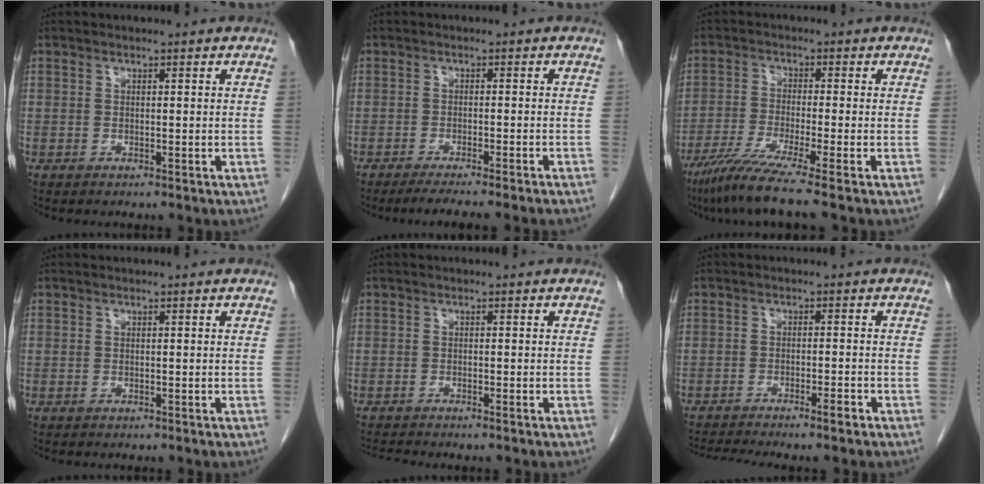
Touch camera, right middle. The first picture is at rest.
{"total": 8.3, "force": [-7.1, -0.8, 4.2], "torque": [-0.033, -0.018, -0.101]}
{"total": 7.9, "force": [-5.9, -1.5, 5.1], "torque": [-0.090, -0.032, -0.109]}
{"total": 0.0}
{"total": 1.8, "force": [-1.5, -0.5, 0.7], "torque": [-0.015, -0.002, -0.028]}
{"total": 5.9, "force": [-4.6, -0.1, 3.8], "torque": [-0.059, -0.006, -0.073]}